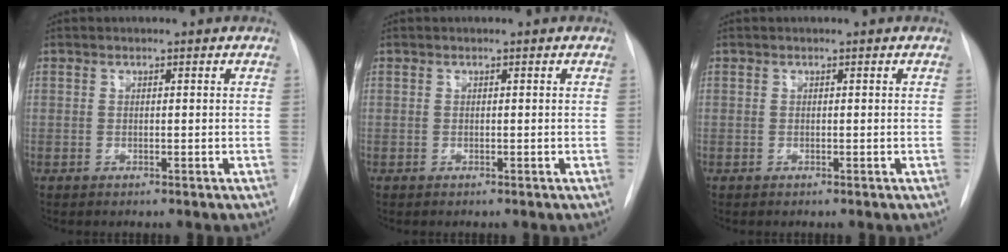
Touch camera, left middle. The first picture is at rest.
{"total": 0.0}
{"total": 0.0}